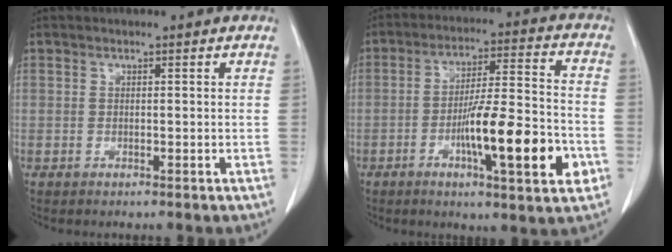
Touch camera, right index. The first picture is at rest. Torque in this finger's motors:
{"motor_torque": [1.29, -0.84, 0.52, 0.21]}